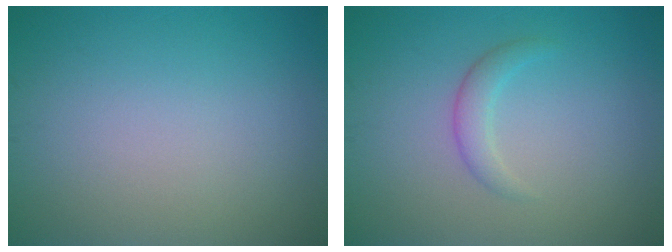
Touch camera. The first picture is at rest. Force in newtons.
{"total": 1.7, "press": 1.7, "slide": 0.1}